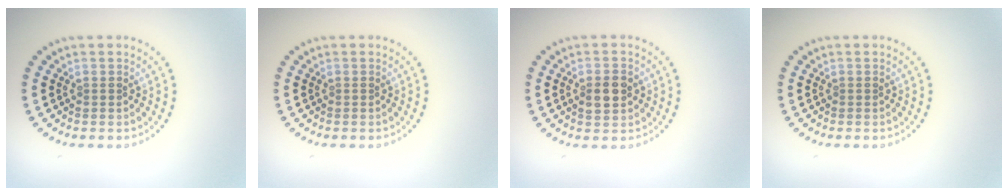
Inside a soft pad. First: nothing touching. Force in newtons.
{"total": 0.0}
{"total": 2.8, "press": 2.8, "slide": 0.2}
{"total": 0.0}